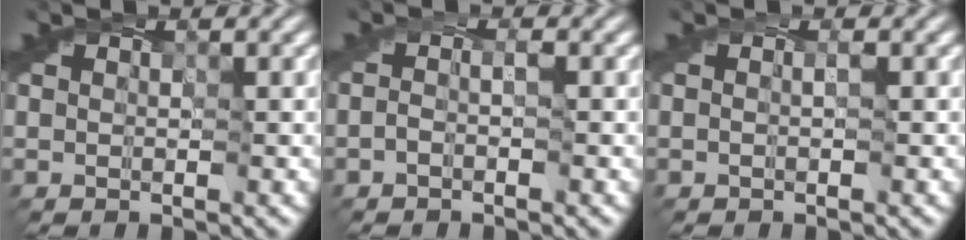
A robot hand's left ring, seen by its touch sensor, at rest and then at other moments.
{"total": 0.6, "force": [-0.4, 0.1, 0.4], "torque": [-0.014, 0.001, -0.015]}
{"total": 0.0}